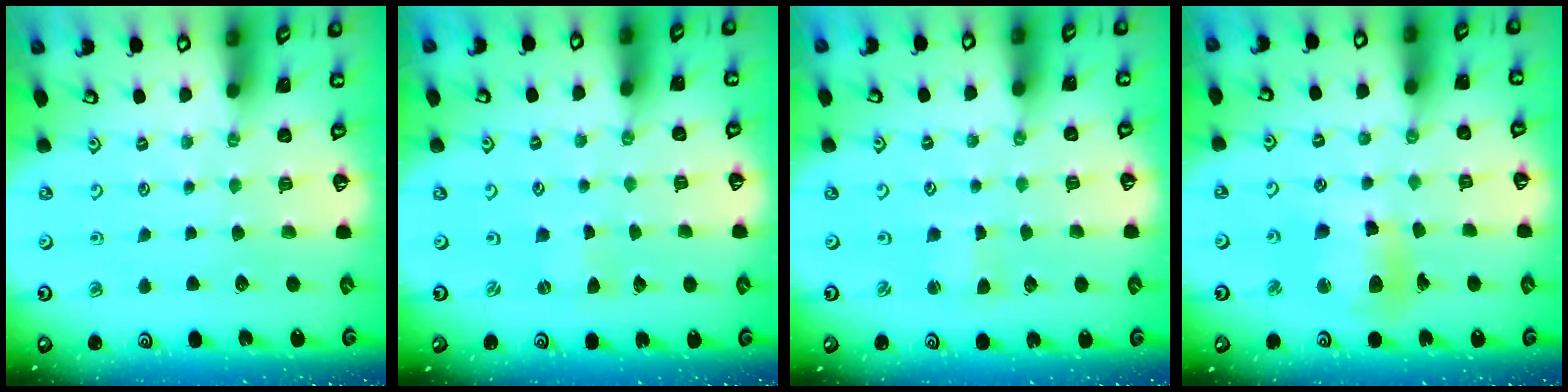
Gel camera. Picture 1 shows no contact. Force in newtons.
{"total": 0.0}
{"total": 2.0, "press": 2.0, "slide": 0.3}
{"total": 12.0, "press": 11.7, "slide": 2.6}